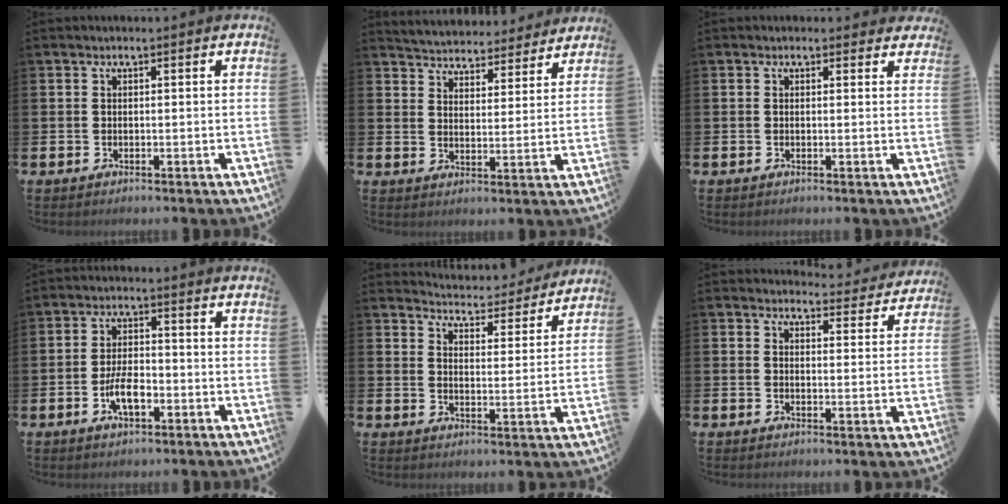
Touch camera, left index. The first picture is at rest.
{"total": 4.9, "force": [4.9, 0.9, -0.3], "torque": [-0.017, -0.040, 0.084]}
{"total": 0.8, "force": [0.6, 0.5, 0.2], "torque": [0.003, 0.005, 0.008]}
{"total": 4.7, "force": [-1.6, 2.2, 3.9], "torque": [-0.073, 0.006, -0.030]}
{"total": 4.6, "force": [4.6, 0.4, 0.1], "torque": [-0.023, -0.041, 0.075]}
{"total": 3.6, "force": [3.6, 0.7, 0.2], "torque": [0.003, -0.029, 0.059]}